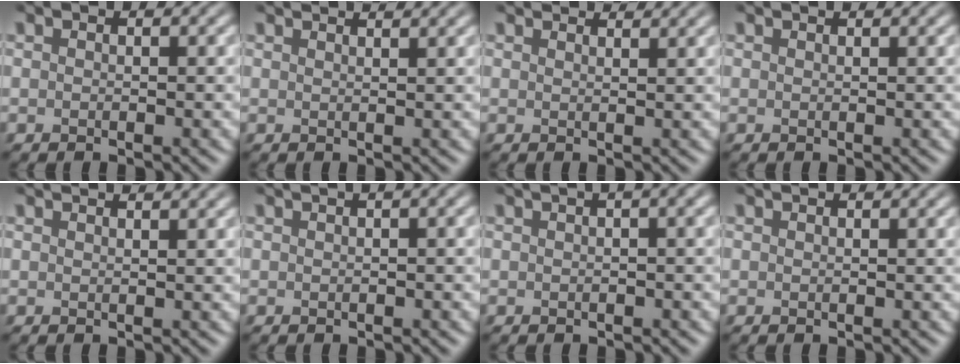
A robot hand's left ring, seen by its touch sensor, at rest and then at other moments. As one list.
[{"total": 3.5, "force": [2.9, 1.2, 1.7], "torque": [0.000, 0.018, 0.004]}, {"total": 3.8, "force": [3.5, 0.7, 1.3], "torque": [-0.008, 0.010, 0.024]}, {"total": 1.1, "force": [1.0, 0.2, 0.4], "torque": [-0.005, -0.002, 0.006]}, {"total": 3.1, "force": [2.5, 1.1, 1.5], "torque": [0.000, 0.015, -0.001]}, {"total": 4.2, "force": [1.7, 1.9, 3.3], "torque": [-0.018, 0.031, 0.003]}, {"total": 6.6, "force": [2.6, 3.0, 5.3], "torque": [-0.030, 0.049, 0.004]}, {"total": 1.0, "force": [0.8, 0.2, 0.4], "torque": [-0.003, -0.001, 0.005]}]